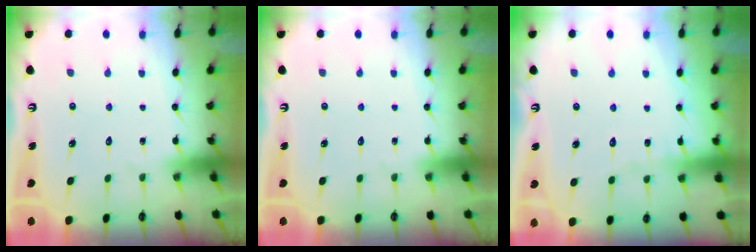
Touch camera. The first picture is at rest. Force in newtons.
{"total": 0.0}
{"total": 4.0, "press": 4.0, "slide": 0.3}